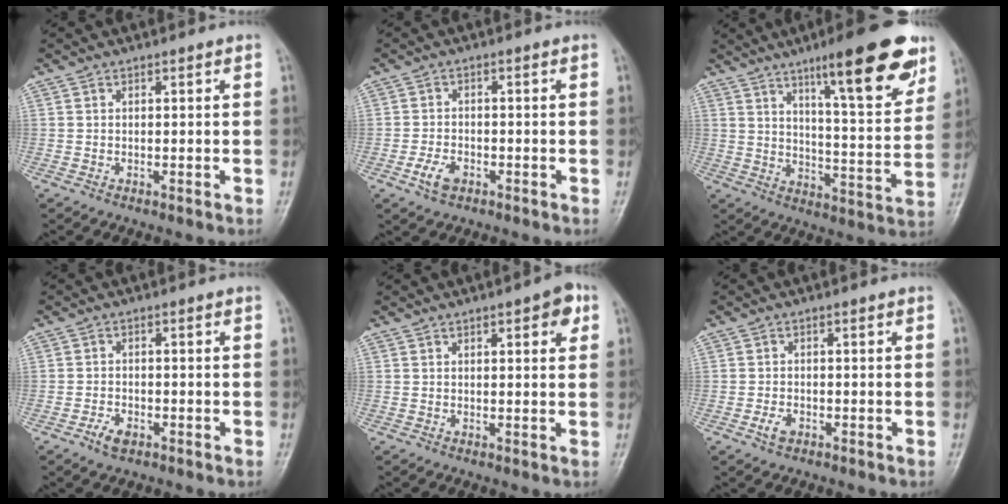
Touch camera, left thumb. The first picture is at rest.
{"total": 3.8, "force": [-1.9, 2.3, 2.4], "torque": [-0.044, 0.009, -0.035]}
{"total": 19.2, "force": [11.5, 4.0, 14.9], "torque": [-0.178, -0.055, 0.172]}
{"total": 2.7, "force": [-1.6, 1.5, 1.7], "torque": [-0.032, 0.007, -0.026]}
{"total": 4.7, "force": [2.2, 1.6, 3.9], "torque": [-0.038, -0.004, 0.023]}
{"total": 2.2, "force": [-1.0, 1.3, 1.4], "torque": [-0.028, 0.003, -0.018]}